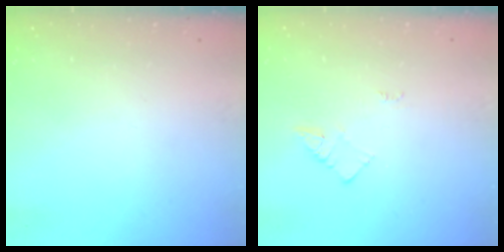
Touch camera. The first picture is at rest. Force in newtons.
{"total": 2.3, "press": 2.3, "slide": 0.3}